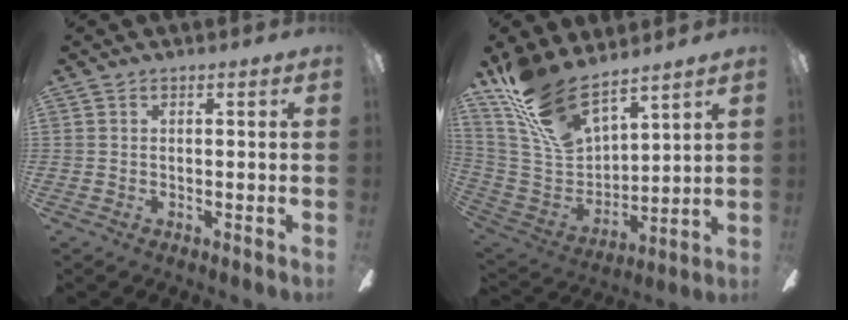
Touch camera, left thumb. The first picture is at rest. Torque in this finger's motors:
{"motor_torque": [0.15, 0.15, 1.40, -1.37, 0.26]}